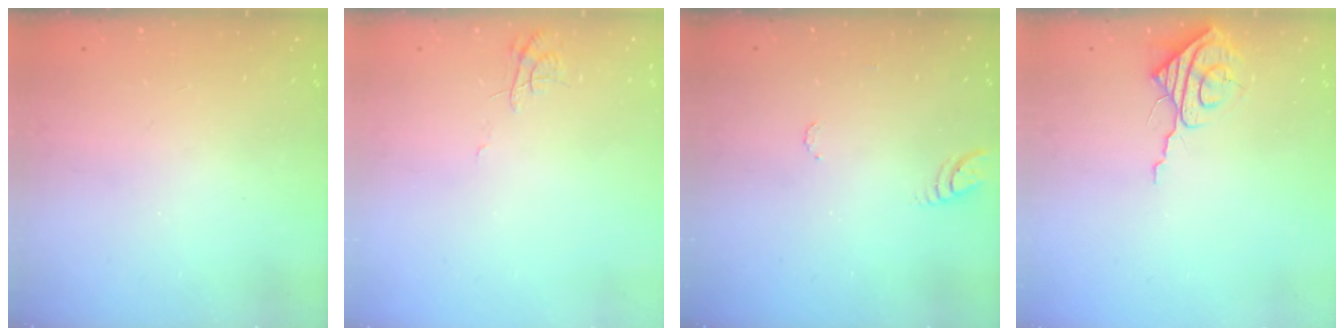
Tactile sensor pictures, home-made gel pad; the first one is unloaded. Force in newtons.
{"total": 4.6, "press": 4.6, "slide": 0.6}
{"total": 4.4, "press": 4.4, "slide": 0.5}
{"total": 8.7, "press": 8.7, "slide": 0.4}